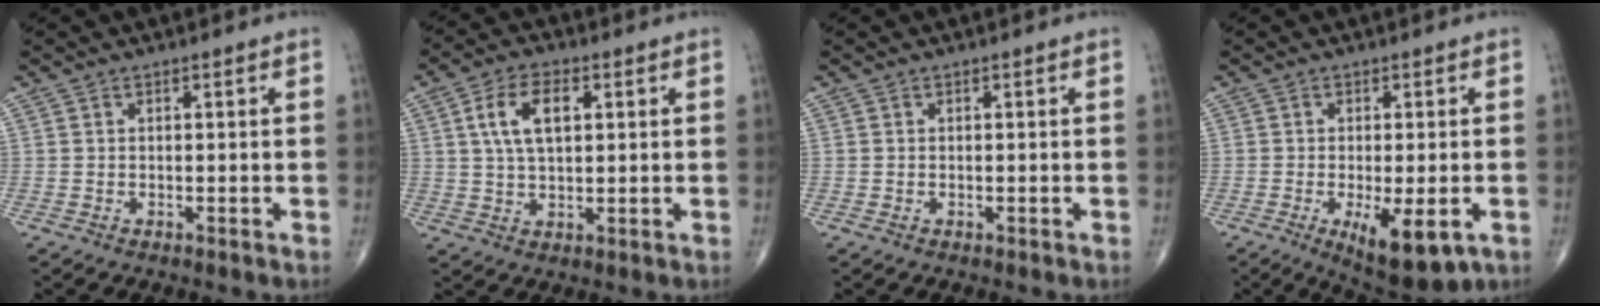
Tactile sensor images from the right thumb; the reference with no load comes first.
{"total": 8.4, "force": [2.3, 4.4, 6.8], "torque": [-0.119, 0.003, 0.042]}
{"total": 0.0}
{"total": 10.4, "force": [-3.6, 3.7, 9.0], "torque": [-0.132, -0.015, -0.045]}